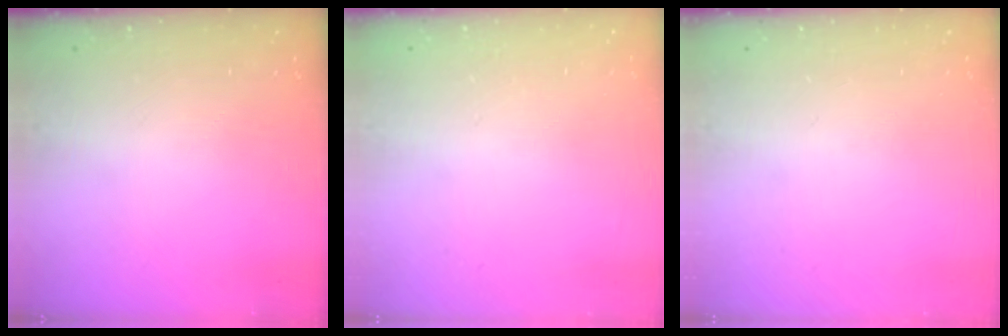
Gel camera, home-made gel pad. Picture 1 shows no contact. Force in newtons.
{"total": 2.6, "press": 2.6, "slide": 0.2}
{"total": 0.0}